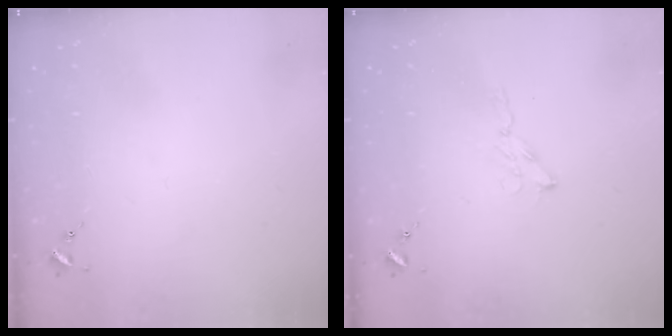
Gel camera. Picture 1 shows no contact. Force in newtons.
{"total": 3.9, "press": 3.8, "slide": 0.5}